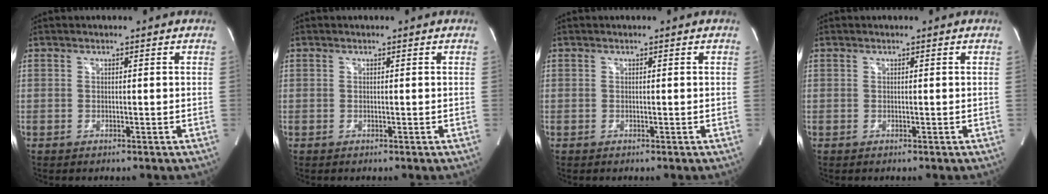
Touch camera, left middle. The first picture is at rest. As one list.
[{"total": 0.0}, {"total": 0.0}, {"total": 0.0}]